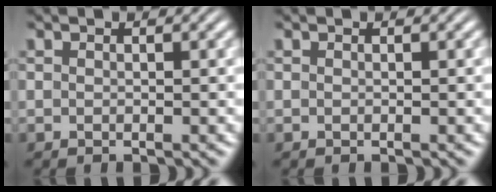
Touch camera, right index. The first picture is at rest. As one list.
[{"total": 0.0}]